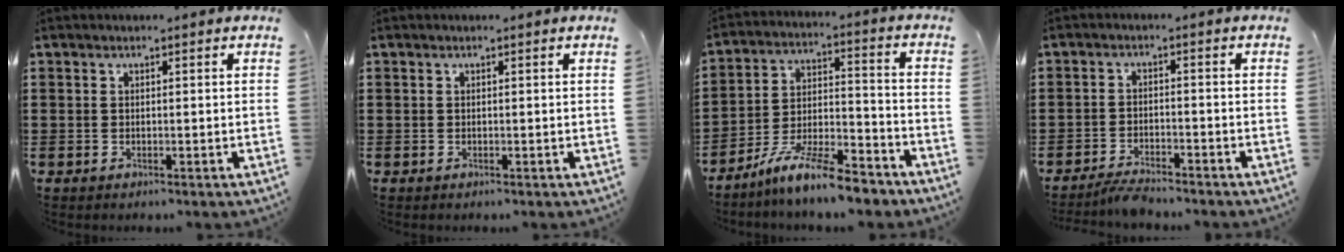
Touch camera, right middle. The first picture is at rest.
{"total": 0.0}
{"total": 10.1, "force": [-8.7, 0.9, 5.1], "torque": [-0.093, 0.018, -0.167]}
{"total": 2.9, "force": [-2.8, 0.1, 0.6], "torque": [-0.014, 0.002, -0.057]}